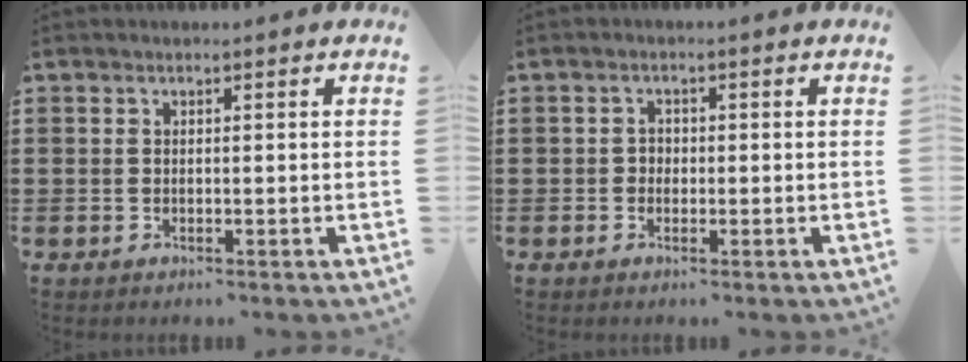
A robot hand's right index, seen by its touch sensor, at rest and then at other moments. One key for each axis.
{"total": 1.4, "fx": -0.5, "fy": 1.2, "fz": 0.5, "tx": -0.012, "ty": 0.003, "tz": -0.011}